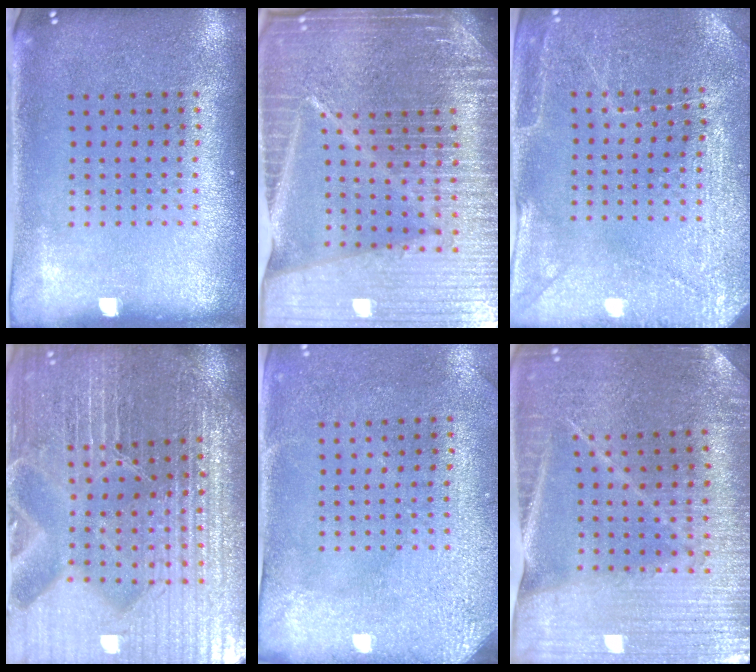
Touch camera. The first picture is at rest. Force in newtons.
{"total": 7.3, "press": 6.2, "slide": 3.9}
{"total": 2.9, "press": 2.9, "slide": 0.2}
{"total": 5.5, "press": 5.1, "slide": 1.9}
{"total": 3.0, "press": 2.3, "slide": 1.9}
{"total": 3.0, "press": 3.0, "slide": 0.3}